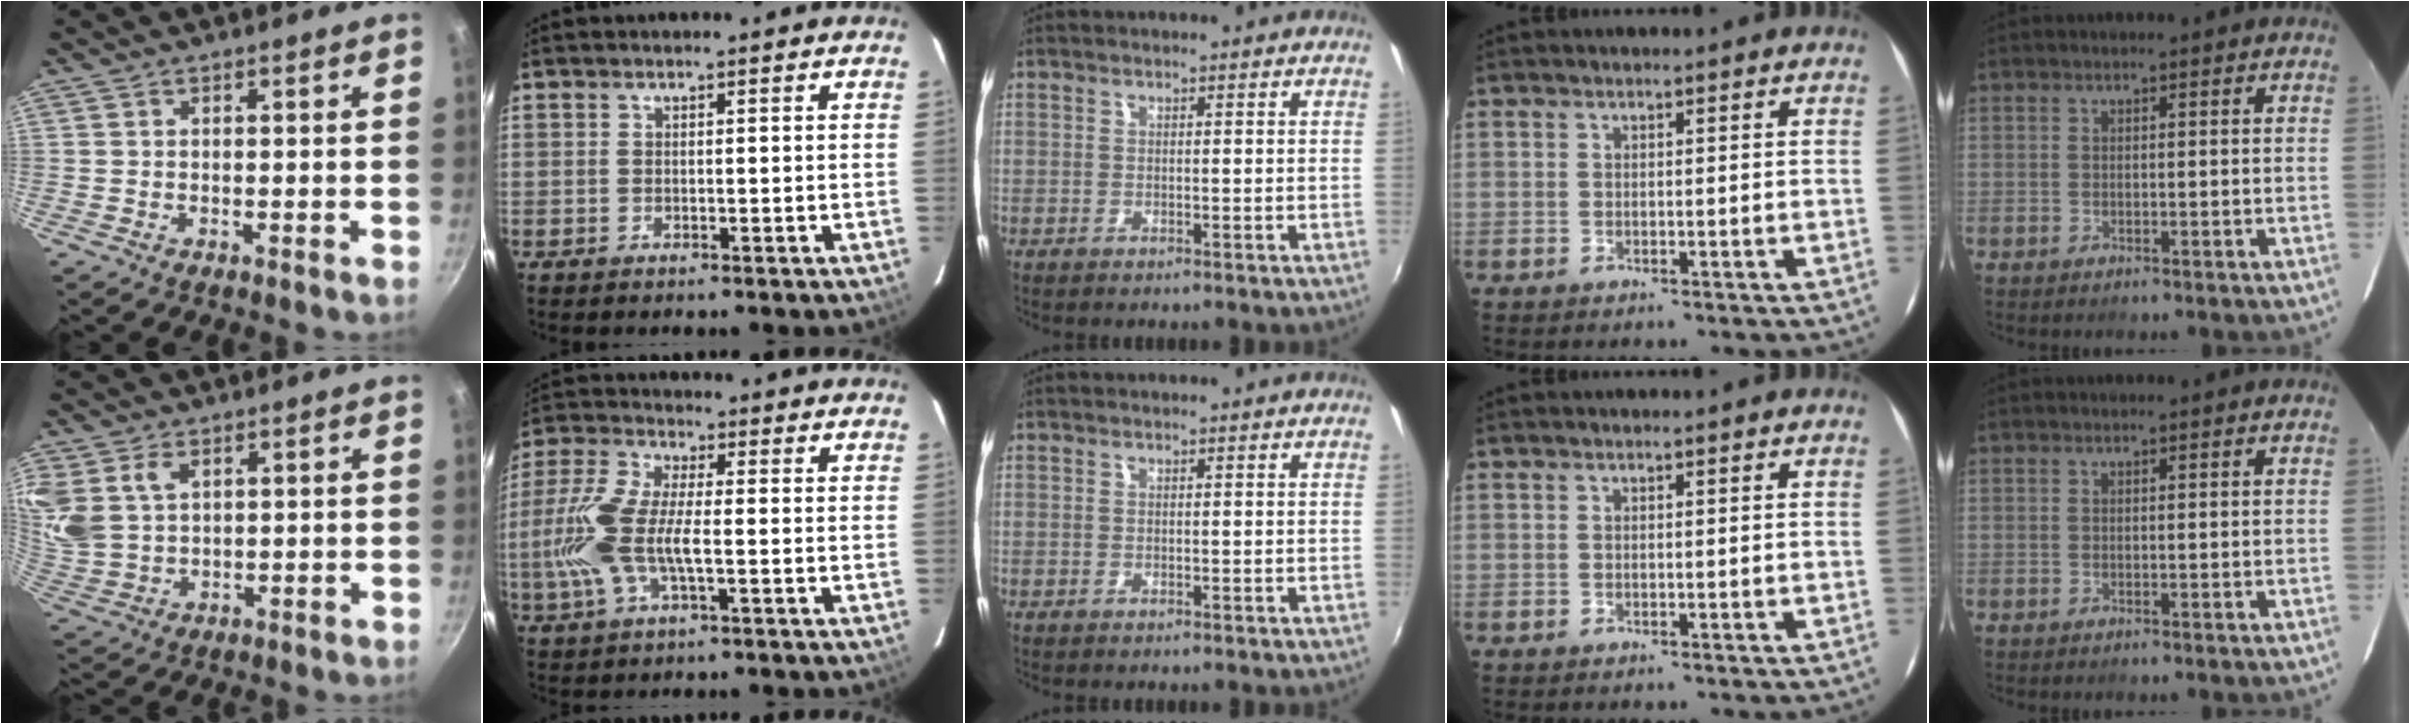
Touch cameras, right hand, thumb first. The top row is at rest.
{"thumb": {"total": 11.3, "force": [4.3, 8.1, 6.5], "torque": [-0.140, -0.007, 0.098]}, "index": {"total": 12.2, "force": [-2.1, 3.8, 11.4], "torque": [-0.259, 0.003, -0.046]}}